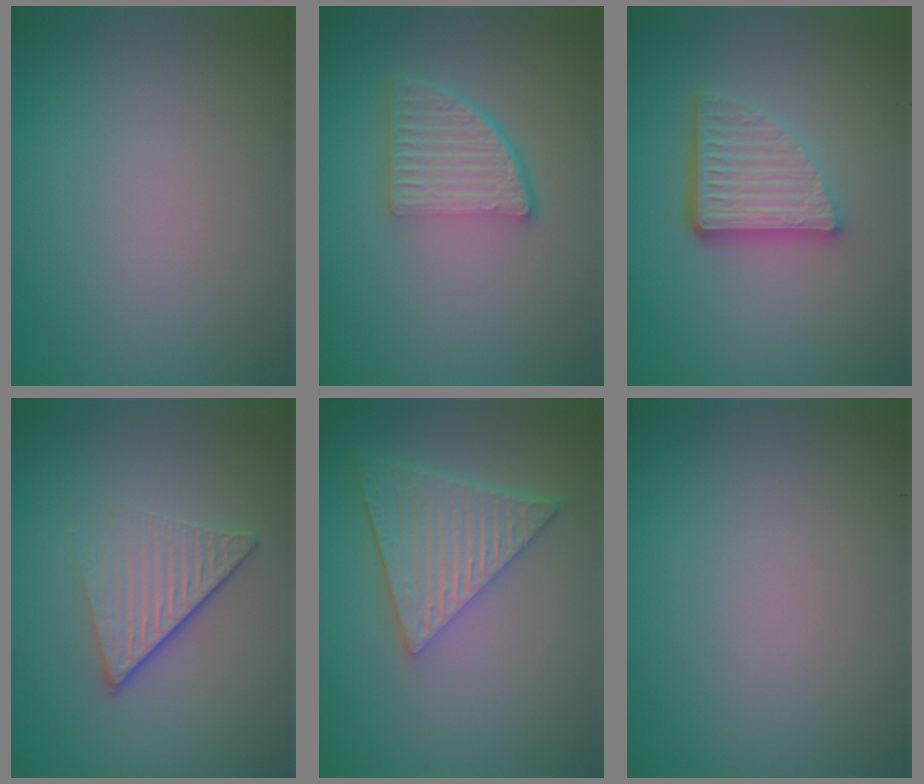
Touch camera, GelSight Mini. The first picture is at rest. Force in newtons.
{"total": 4.5, "press": 3.2, "slide": 3.2}
{"total": 5.3, "press": 3.7, "slide": 3.9}
{"total": 4.4, "press": 2.8, "slide": 3.4}
{"total": 6.9, "press": 4.9, "slide": 4.8}
{"total": 0.0}